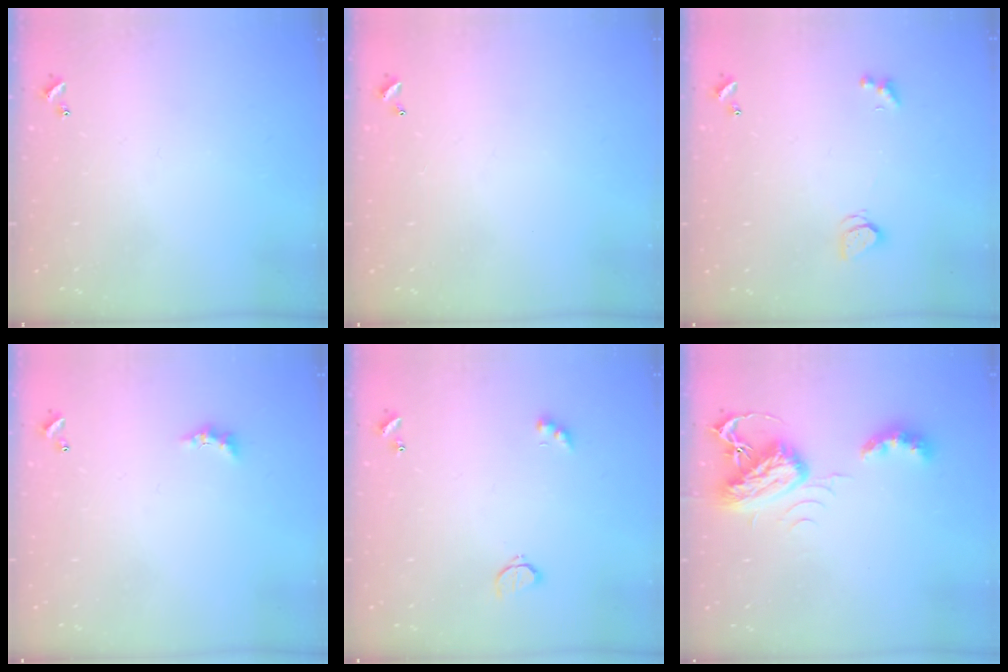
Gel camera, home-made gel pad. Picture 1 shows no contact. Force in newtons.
{"total": 2.9, "press": 2.9, "slide": 0.1}
{"total": 2.0, "press": 2.0, "slide": 0.3}
{"total": 2.2, "press": 2.2, "slide": 0.6}
{"total": 2.6, "press": 2.6, "slide": 0.5}
{"total": 7.7, "press": 7.7, "slide": 0.2}